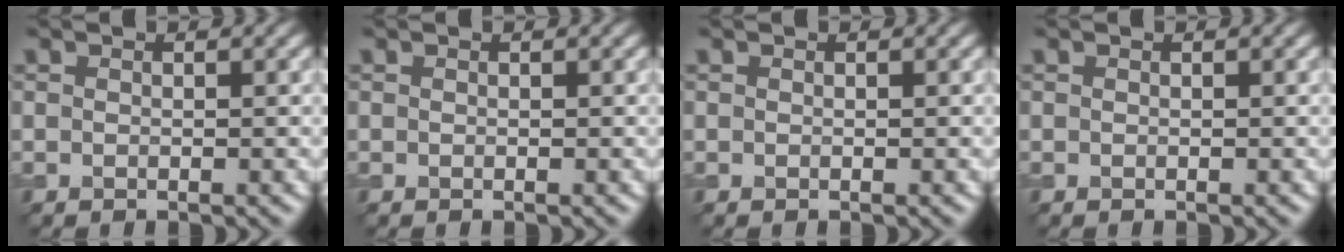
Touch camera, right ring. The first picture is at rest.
{"total": 0.0}
{"total": 0.0}
{"total": 0.0}